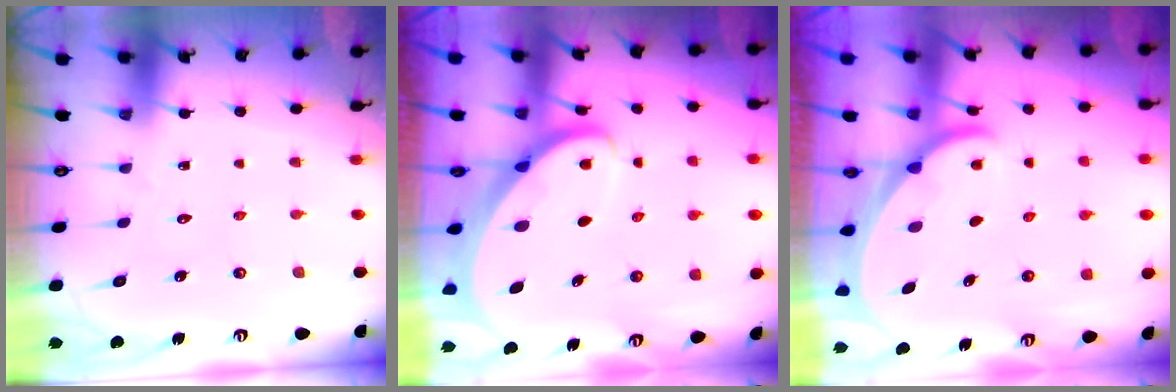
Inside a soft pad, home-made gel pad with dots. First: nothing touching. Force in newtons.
{"total": 3.6, "press": 3.5, "slide": 0.4}
{"total": 1.6, "press": 1.6, "slide": 0.1}